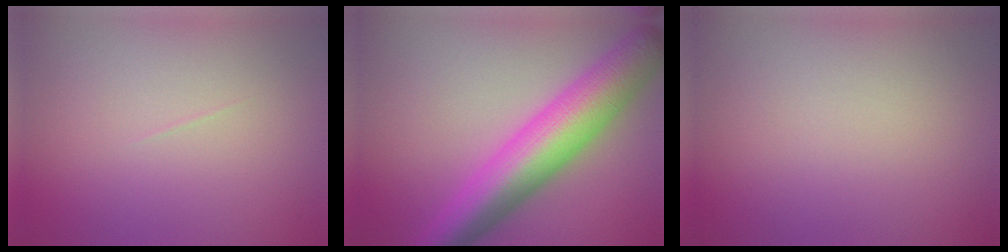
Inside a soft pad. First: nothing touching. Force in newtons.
{"total": 9.5, "press": 9.5, "slide": 0.1}
{"total": 0.0}